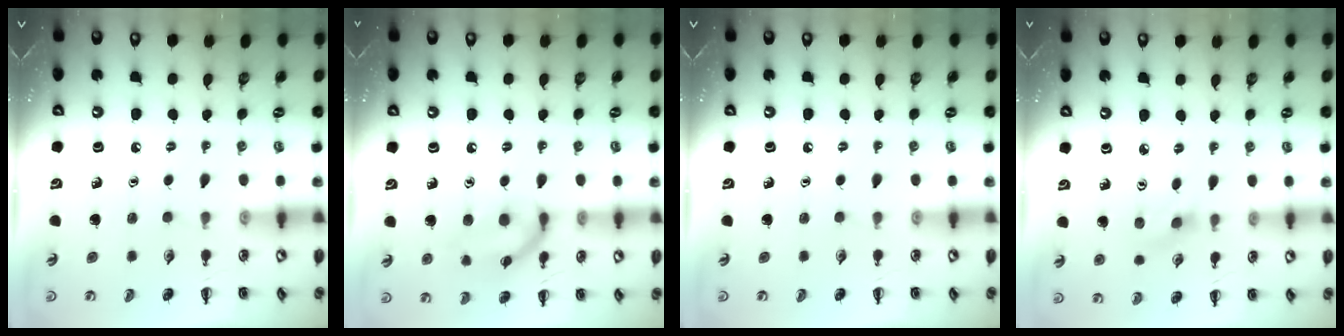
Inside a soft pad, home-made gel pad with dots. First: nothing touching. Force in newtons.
{"total": 12.3, "press": 12.3, "slide": 0.8}
{"total": 0.0}
{"total": 1.1, "press": 1.0, "slide": 0.5}